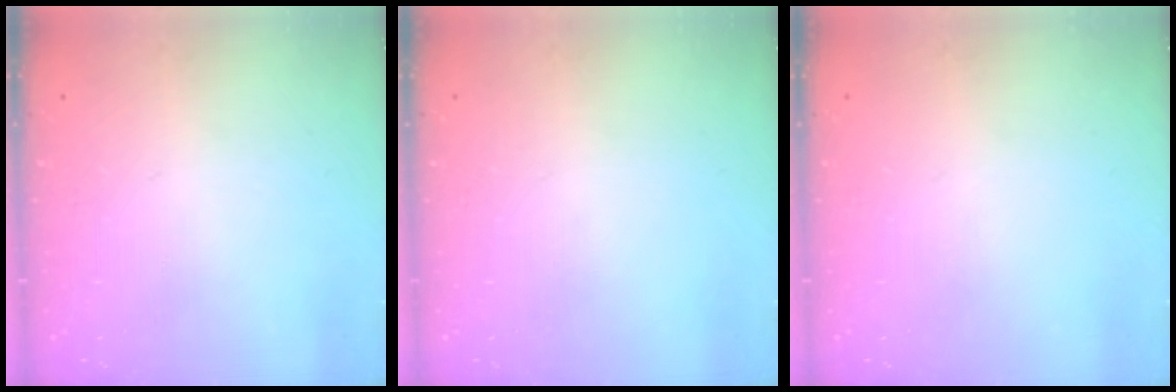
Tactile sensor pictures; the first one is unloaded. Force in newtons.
{"total": 0.0}
{"total": 0.0}